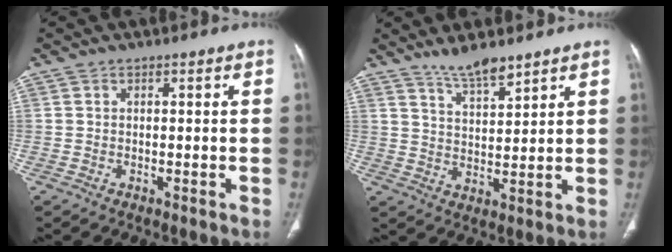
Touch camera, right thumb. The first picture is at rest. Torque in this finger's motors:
{"motor_torque": [1.92, 1.96, 0.15, -0.17, 0.05]}